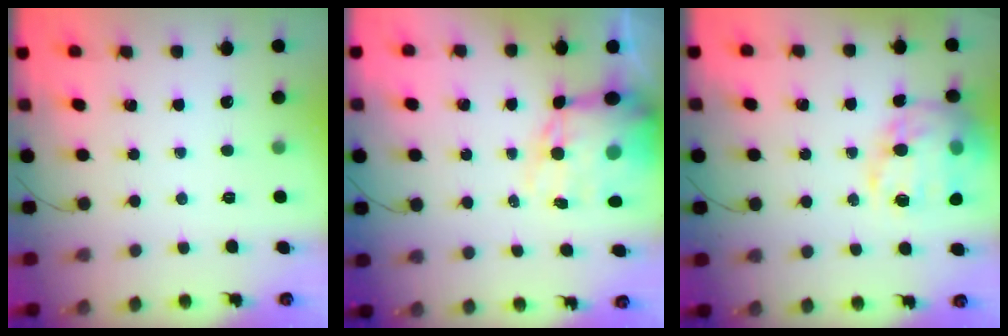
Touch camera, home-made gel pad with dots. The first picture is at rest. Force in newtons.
{"total": 14.3, "press": 13.8, "slide": 3.7}
{"total": 22.5, "press": 22.1, "slide": 4.0}